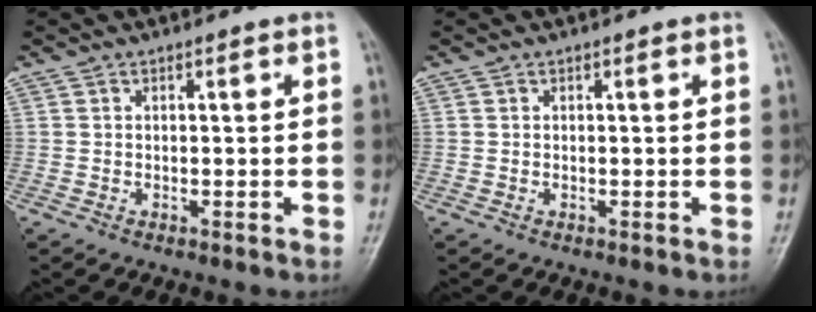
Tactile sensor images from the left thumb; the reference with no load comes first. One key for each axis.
{"total": 0.0}